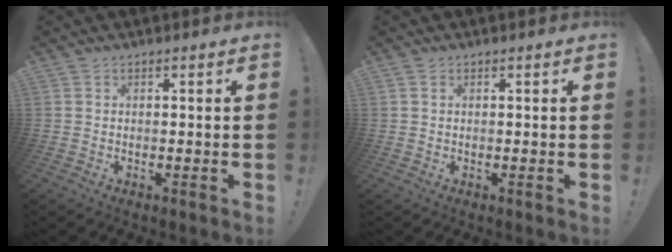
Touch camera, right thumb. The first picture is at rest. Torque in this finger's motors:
{"motor_torque": [0.13, -0.07, 0.09, -0.08, 0.10]}